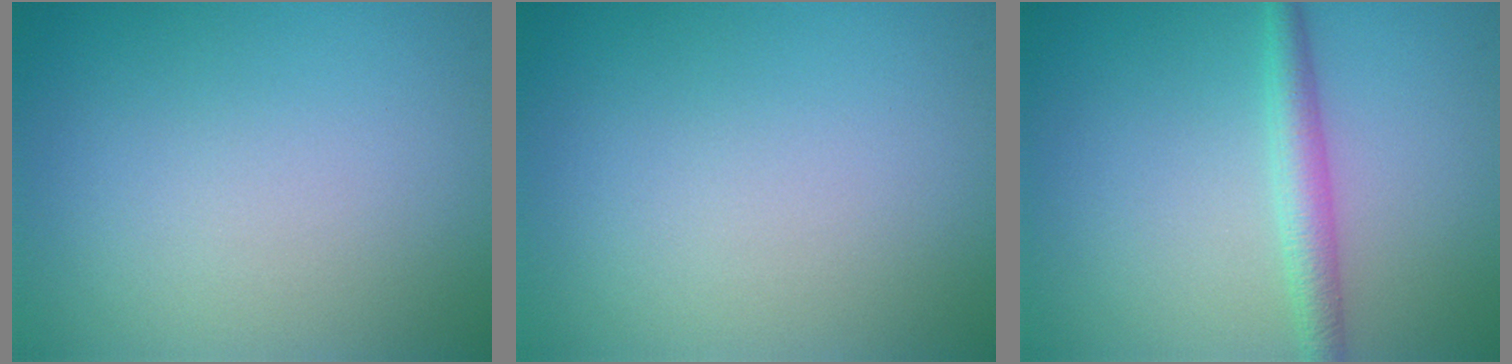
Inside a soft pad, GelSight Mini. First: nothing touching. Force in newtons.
{"total": 0.0}
{"total": 2.4, "press": 2.4, "slide": 0.0}